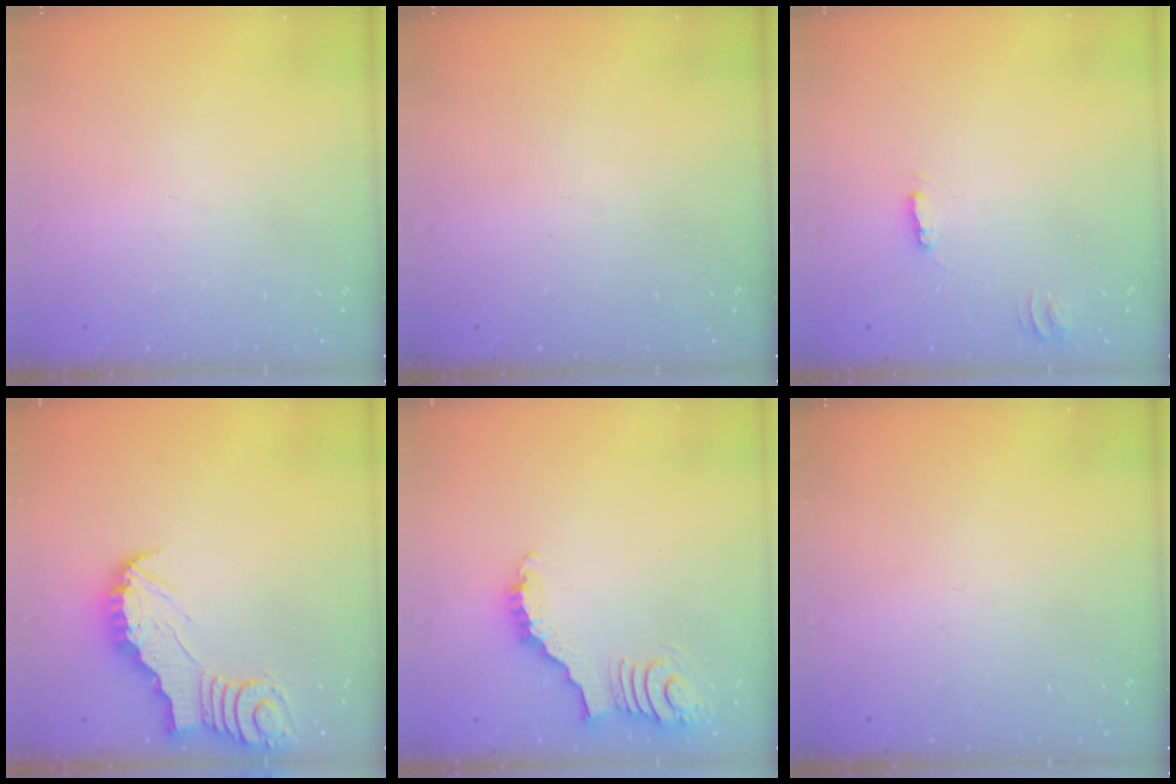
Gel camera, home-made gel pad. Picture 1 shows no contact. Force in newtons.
{"total": 0.0}
{"total": 2.3, "press": 2.3, "slide": 0.2}
{"total": 3.1, "press": 3.0, "slide": 0.4}
{"total": 3.6, "press": 3.6, "slide": 0.6}
{"total": 0.0}